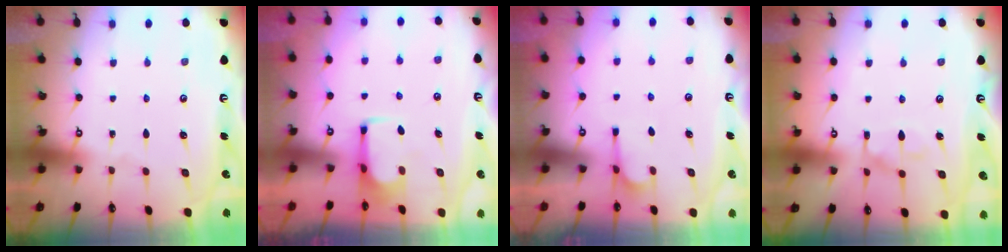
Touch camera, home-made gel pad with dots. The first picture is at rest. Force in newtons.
{"total": 3.7, "press": 3.6, "slide": 0.7}
{"total": 2.8, "press": 2.7, "slide": 0.8}
{"total": 8.5, "press": 8.4, "slide": 0.9}